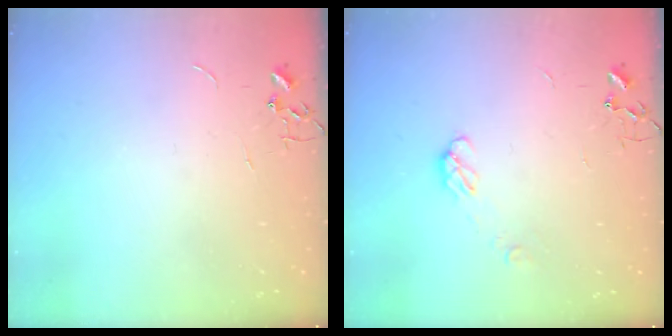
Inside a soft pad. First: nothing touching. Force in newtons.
{"total": 4.9, "press": 4.9, "slide": 0.8}